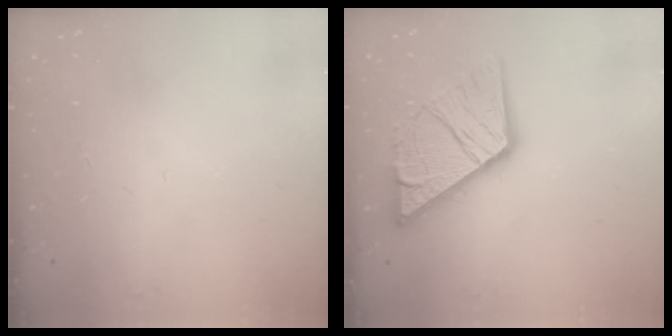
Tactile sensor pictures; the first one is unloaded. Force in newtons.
{"total": 16.2, "press": 16.1, "slide": 1.8}